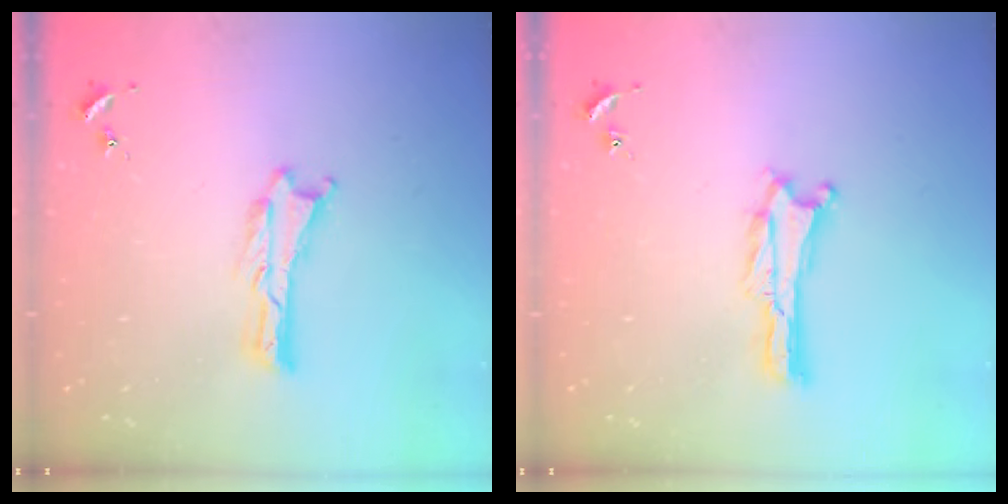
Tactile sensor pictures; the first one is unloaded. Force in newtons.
{"total": 0.0}